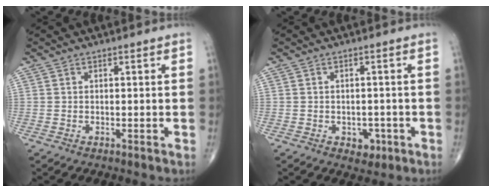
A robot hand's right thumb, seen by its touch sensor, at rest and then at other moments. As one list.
[{"total": 3.2, "force": [-1.3, 2.3, 1.7], "torque": [-0.007, 0.004, -0.012]}]